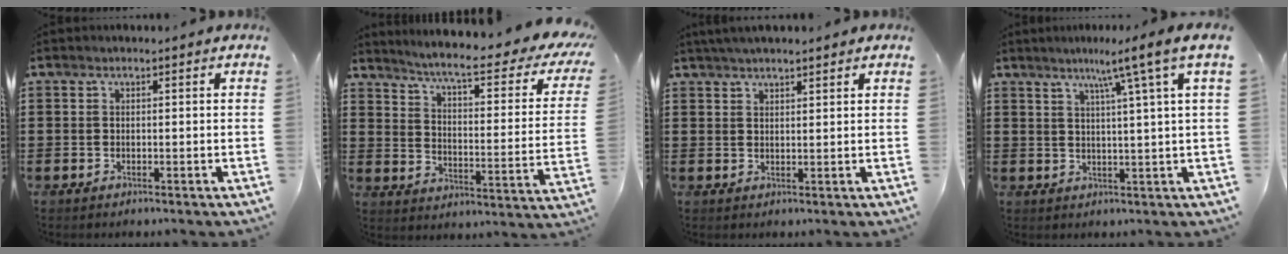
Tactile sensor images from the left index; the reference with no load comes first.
{"total": 7.6, "force": [5.7, 0.2, 5.0], "torque": [-0.102, -0.046, 0.084]}
{"total": 2.3, "force": [2.1, 0.2, 1.0], "torque": [-0.023, 0.006, 0.040]}
{"total": 6.9, "force": [3.8, -1.5, 5.6], "torque": [-0.103, -0.014, 0.054]}